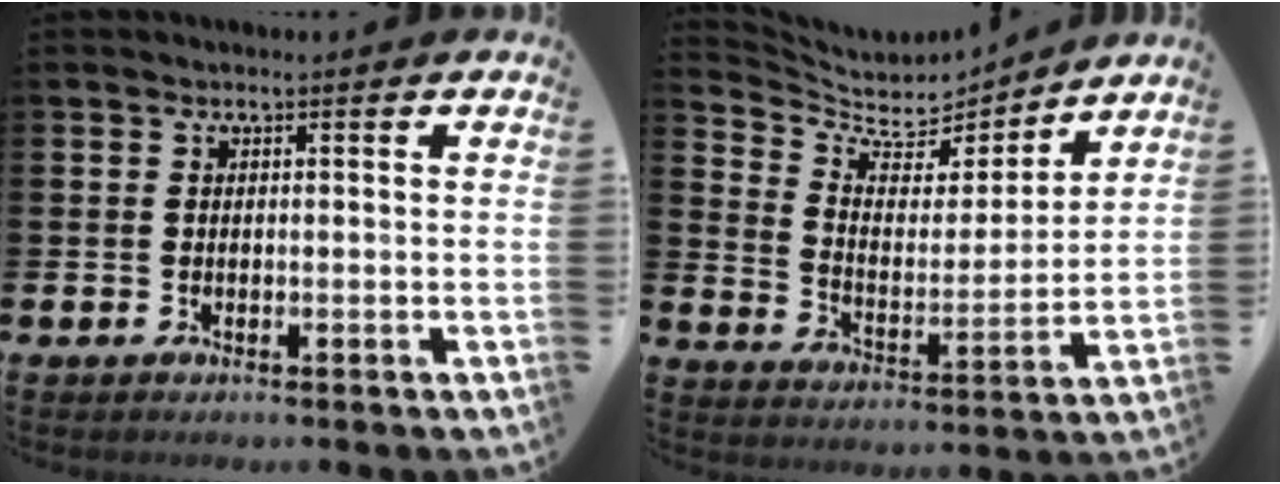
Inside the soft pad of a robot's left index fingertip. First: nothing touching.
{"total": 6.6, "force": [5.9, 2.7, 1.1], "torque": [-0.065, -0.048, 0.101]}